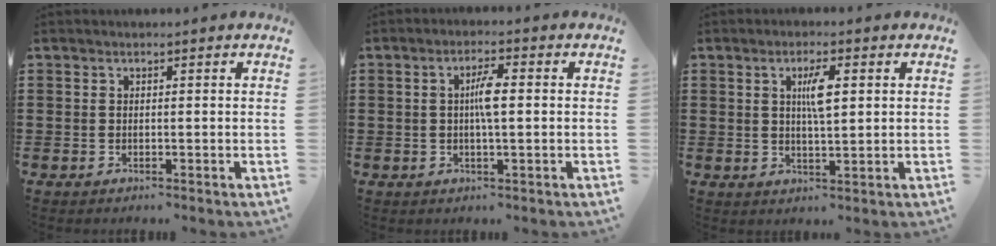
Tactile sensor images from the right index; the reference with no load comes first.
{"total": 3.9, "force": [0.1, 0.8, 3.8], "torque": [-0.071, 0.000, -0.001]}
{"total": 4.5, "force": [1.1, 1.1, 4.2], "torque": [-0.077, 0.004, 0.013]}